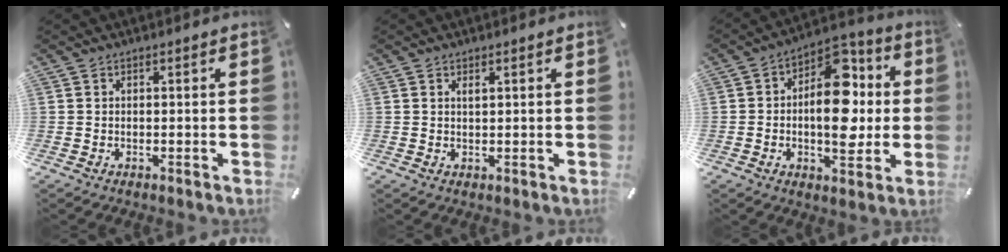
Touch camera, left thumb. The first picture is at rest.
{"total": 1.1, "force": [0.6, 0.4, 0.8], "torque": [-0.016, 0.001, 0.010]}
{"total": 16.8, "force": [0.9, 10.2, 13.3], "torque": [-0.183, -0.014, 0.016]}